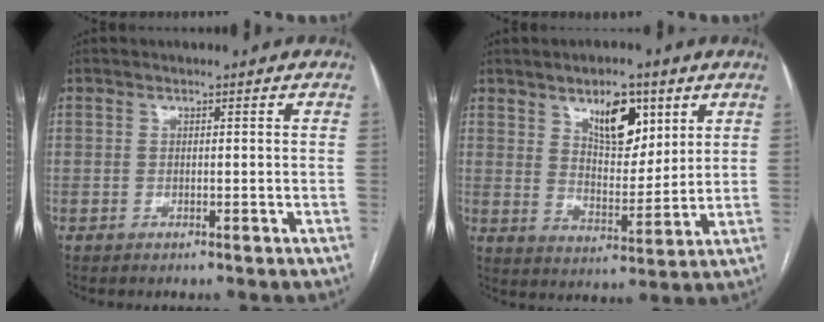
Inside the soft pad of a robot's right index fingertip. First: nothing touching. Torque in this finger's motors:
{"motor_torque": [0.32, 0.33, 0.42, 0.07]}